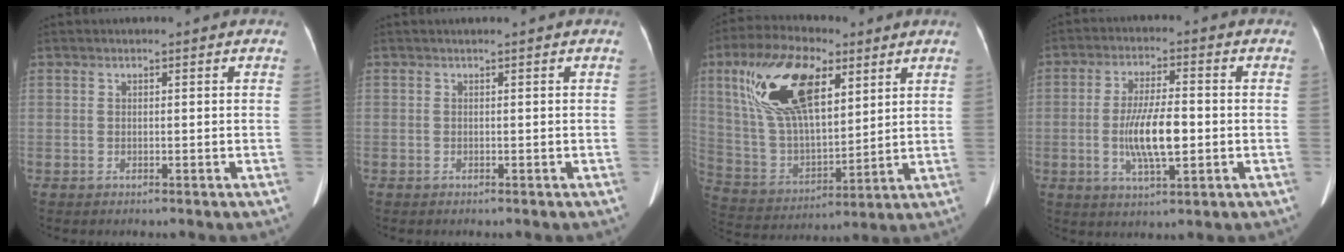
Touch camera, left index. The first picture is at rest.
{"total": 0.0}
{"total": 18.7, "force": [8.4, 8.1, 14.5], "torque": [-0.300, 0.022, 0.159]}
{"total": 8.6, "force": [-1.4, 2.0, 8.3], "torque": [-0.162, -0.005, -0.027]}